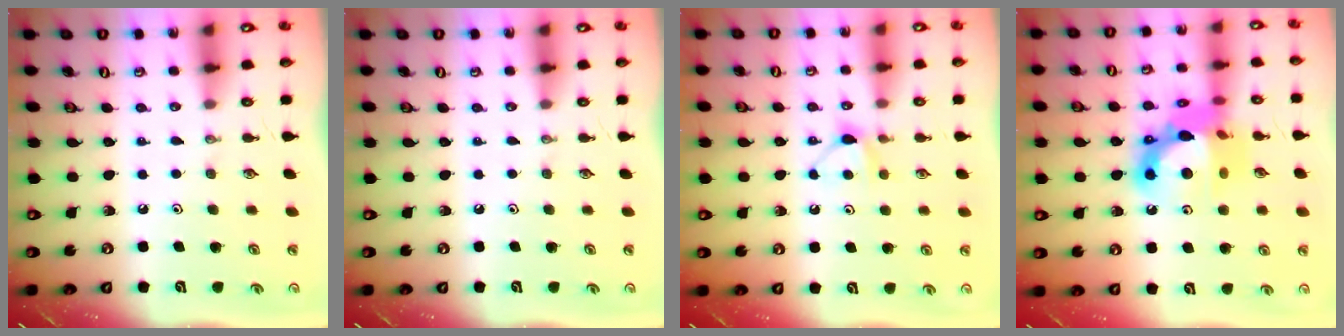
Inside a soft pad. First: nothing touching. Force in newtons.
{"total": 0.0}
{"total": 6.3, "press": 6.3, "slide": 0.7}
{"total": 16.7, "press": 16.6, "slide": 1.4}